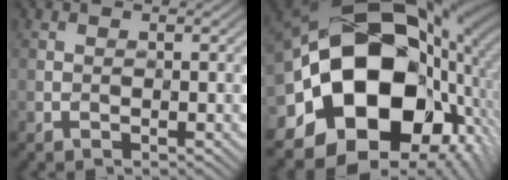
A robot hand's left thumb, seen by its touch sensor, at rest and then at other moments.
{"total": 22.1, "force": [-3.1, 16.1, 14.7], "torque": [-0.327, -0.048, -0.028]}